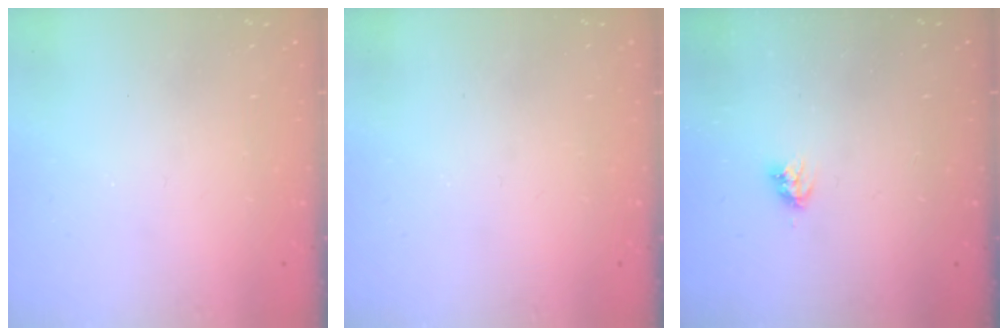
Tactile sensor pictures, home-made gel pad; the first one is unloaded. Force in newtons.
{"total": 0.0}
{"total": 3.5, "press": 3.5, "slide": 0.4}